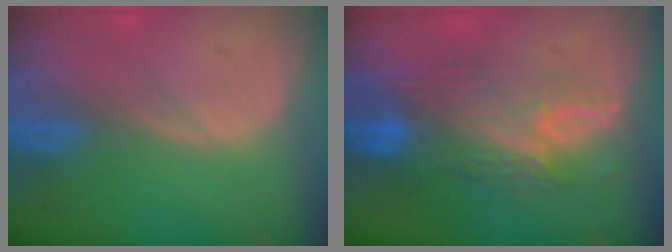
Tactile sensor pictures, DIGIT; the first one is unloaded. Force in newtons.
{"total": 9.3, "press": 8.4, "slide": 4.0}